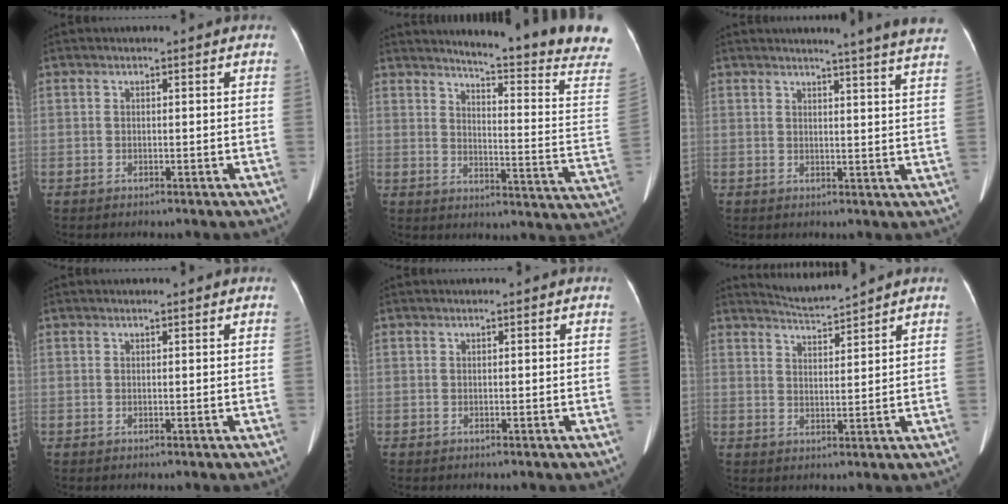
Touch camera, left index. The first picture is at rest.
{"total": 19.2, "force": [16.9, -1.3, 9.0], "torque": [-0.129, -0.108, 0.193]}
{"total": 11.6, "force": [10.6, -1.4, 4.4], "torque": [-0.056, -0.049, 0.102]}
{"total": 1.0, "force": [0.9, 0.1, 0.4], "torque": [-0.011, 0.010, 0.012]}
{"total": 0.0}
{"total": 4.0, "force": [3.8, -1.2, -0.3], "torque": [0.000, -0.005, 0.075]}